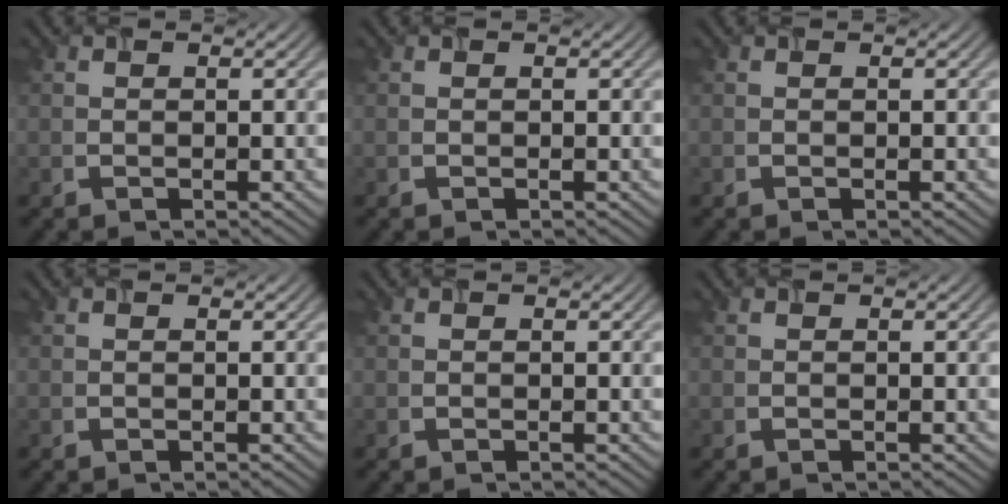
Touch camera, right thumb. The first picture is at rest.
{"total": 0.0}
{"total": 0.0}
{"total": 0.0}
{"total": 0.0}
{"total": 0.0}